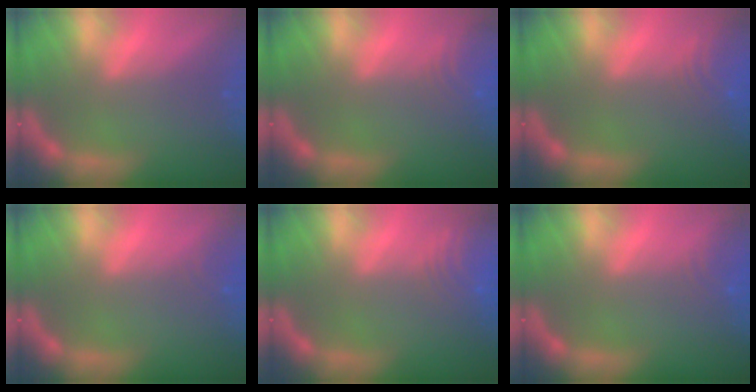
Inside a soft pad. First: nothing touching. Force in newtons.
{"total": 5.0}
{"total": 5.5}
{"total": 1.4}
{"total": 8.0}
{"total": 3.0}